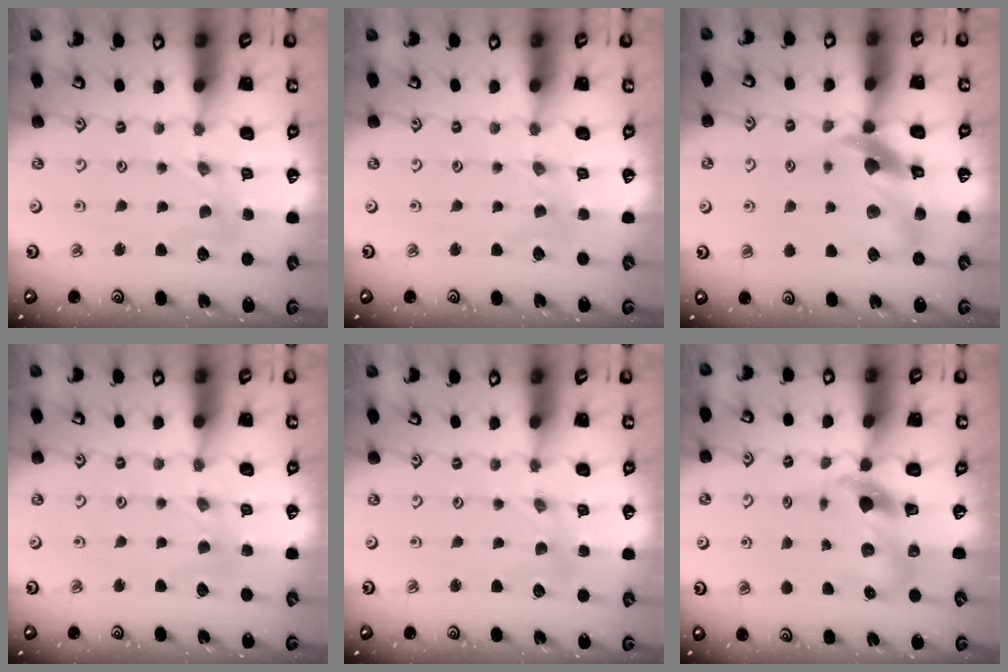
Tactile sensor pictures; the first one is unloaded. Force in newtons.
{"total": 1.1, "press": 1.1, "slide": 0.2}
{"total": 12.2, "press": 12.0, "slide": 1.9}
{"total": 2.5, "press": 2.5, "slide": 0.4}
{"total": 0.8, "press": 0.8, "slide": 0.2}
{"total": 6.4, "press": 6.3, "slide": 1.2}